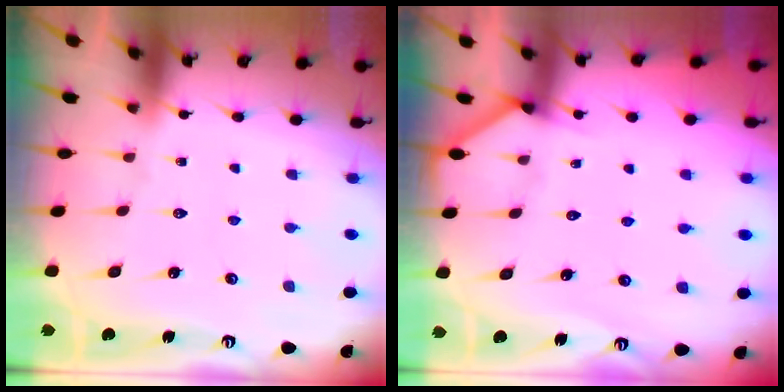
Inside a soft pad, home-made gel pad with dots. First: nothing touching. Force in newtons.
{"total": 2.6, "press": 2.6, "slide": 0.1}